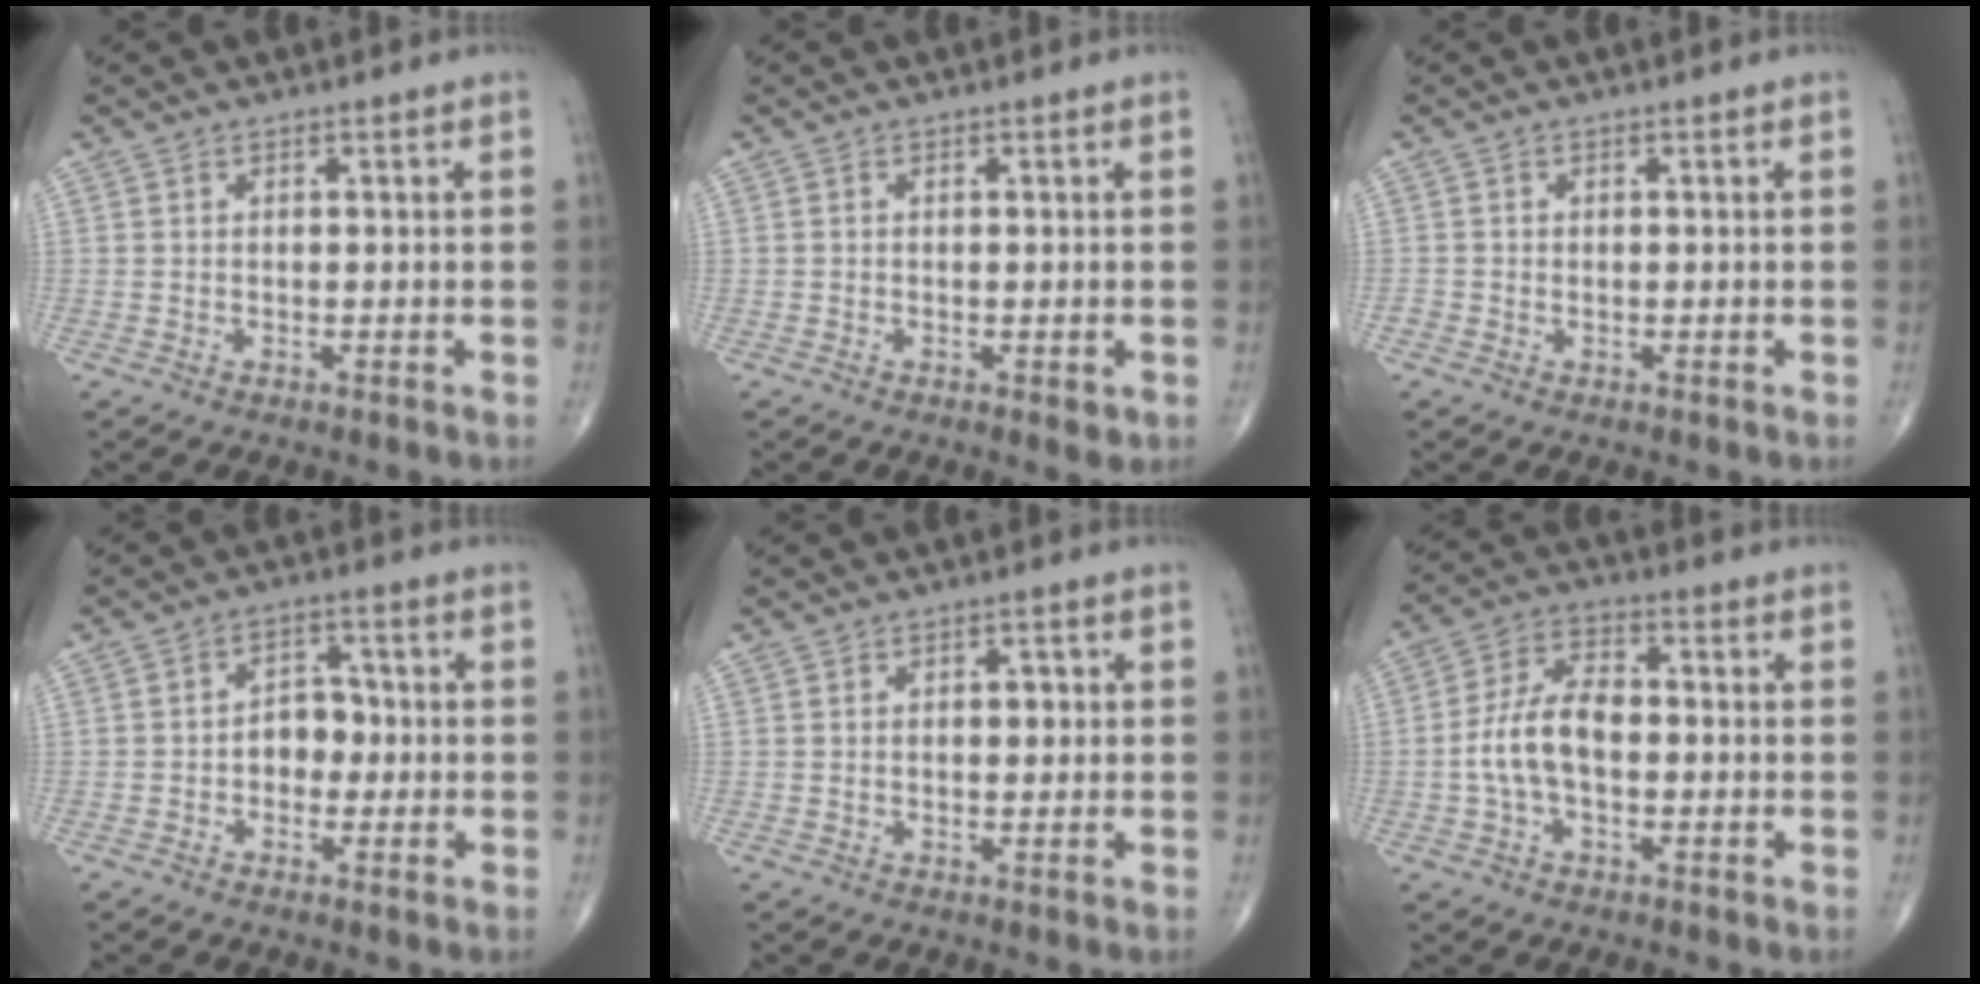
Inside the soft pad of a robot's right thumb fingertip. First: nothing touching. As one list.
[{"total": 1.7, "force": [-0.5, 0.9, 1.4], "torque": [-0.015, -0.002, -0.007]}, {"total": 0.8, "force": [-0.2, 0.7, 0.1], "torque": [0.001, 0.002, -0.006]}, {"total": 4.7, "force": [-0.8, 3.6, 3.0], "torque": [-0.021, 0.019, -0.023]}, {"total": 2.1, "force": [0.3, 1.3, 1.6], "torque": [-0.012, 0.004, 0.001]}, {"total": 9.4, "force": [-1.2, 5.2, 7.7], "torque": [-0.154, 0.030, -0.030]}]